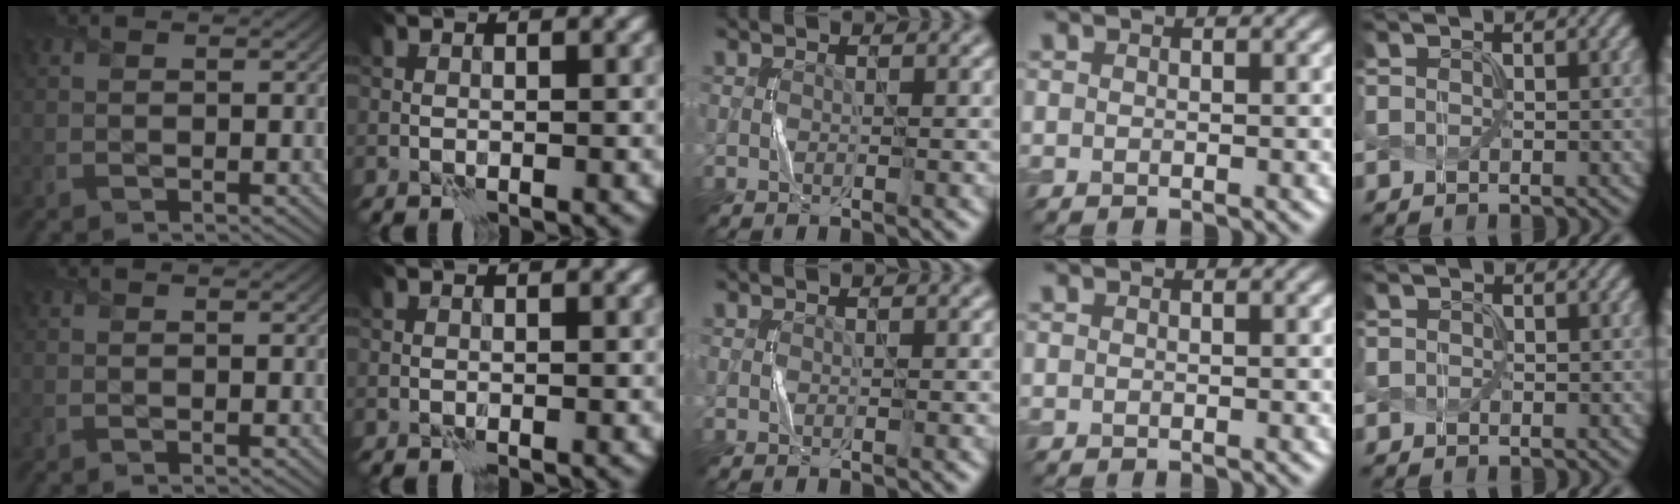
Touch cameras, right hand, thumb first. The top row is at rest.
{}